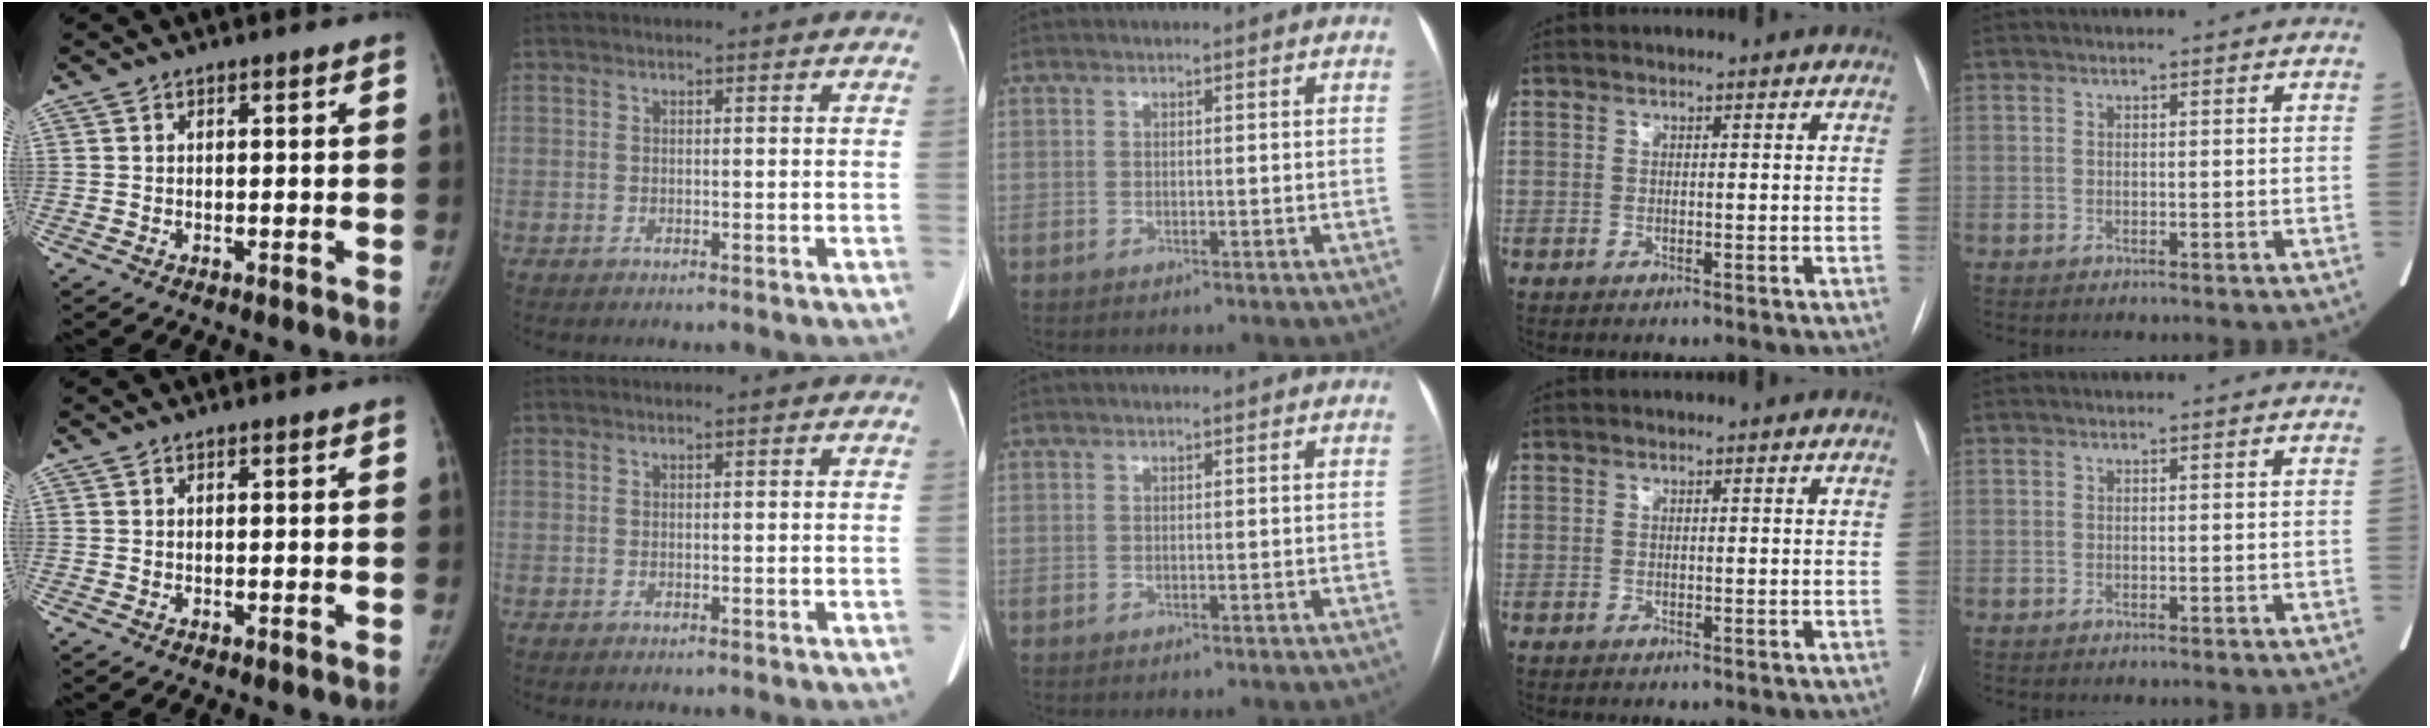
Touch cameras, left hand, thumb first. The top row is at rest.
{}